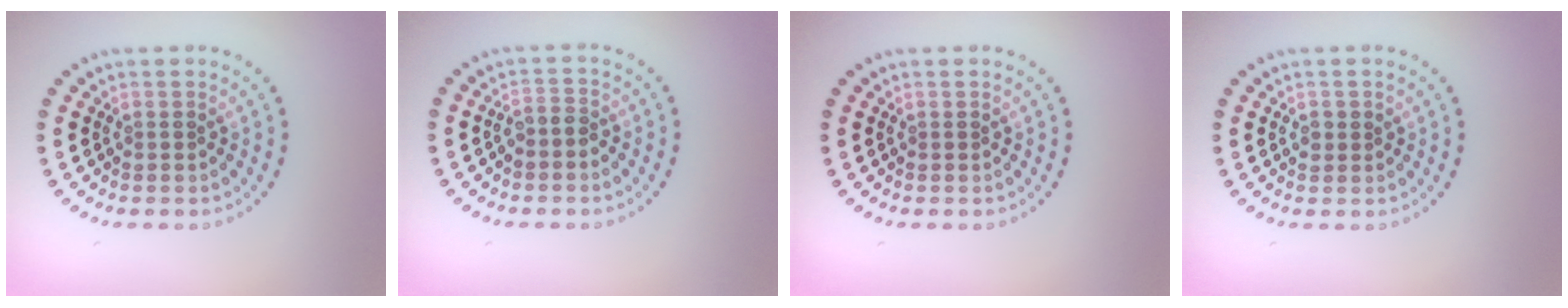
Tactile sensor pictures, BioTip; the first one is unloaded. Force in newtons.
{"total": 1.5, "press": 1.2, "slide": 0.9}
{"total": 0.0}
{"total": 0.9, "press": 0.9, "slide": 0.1}